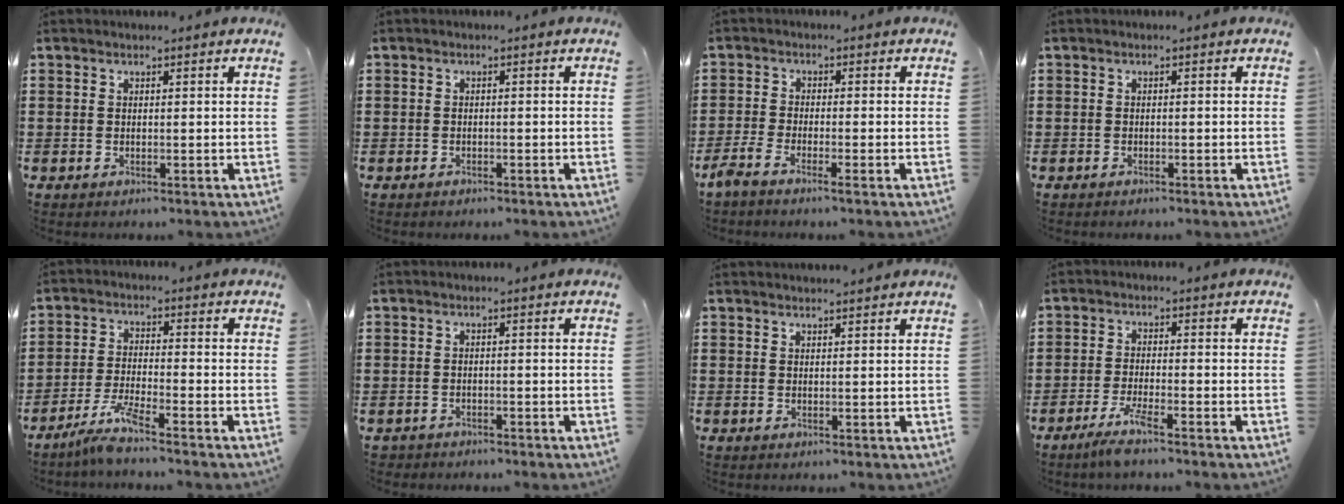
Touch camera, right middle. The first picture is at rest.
{"total": 0.9, "force": [-0.7, 0.5, 0.0], "torque": [-0.001, 0.001, -0.016]}
{"total": 2.7, "force": [-1.9, 0.0, 1.9], "torque": [-0.053, -0.010, -0.040]}
{"total": 0.6, "force": [-0.6, 0.0, 0.0], "torque": [-0.002, -0.001, -0.013]}
{"total": 4.9, "force": [-3.9, 0.0, 3.0], "torque": [-0.066, -0.009, -0.074]}
{"total": 1.3, "force": [-1.2, 0.4, -0.1], "torque": [-0.003, -0.001, -0.028]}
{"total": 1.1, "force": [1.1, -0.1, 0.2], "torque": [-0.005, -0.002, 0.021]}
{"total": 3.8, "force": [-2.6, 0.1, 2.9], "torque": [-0.061, -0.008, -0.047]}